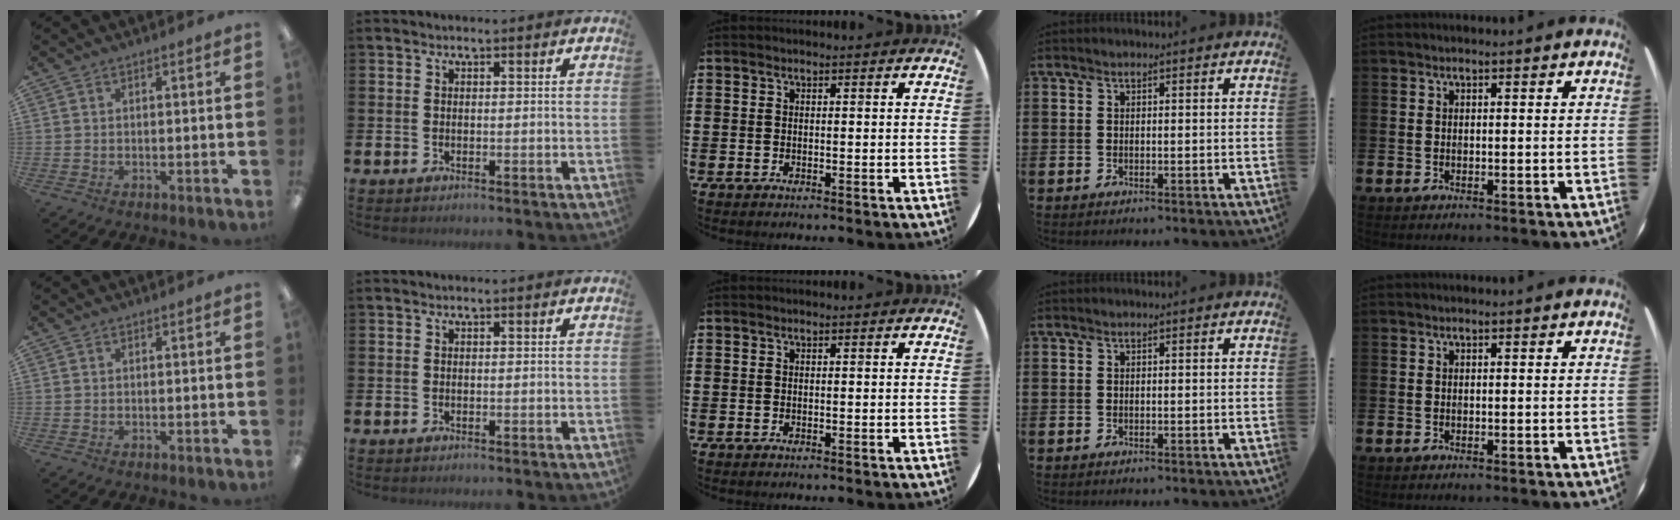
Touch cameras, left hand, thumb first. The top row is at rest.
{}